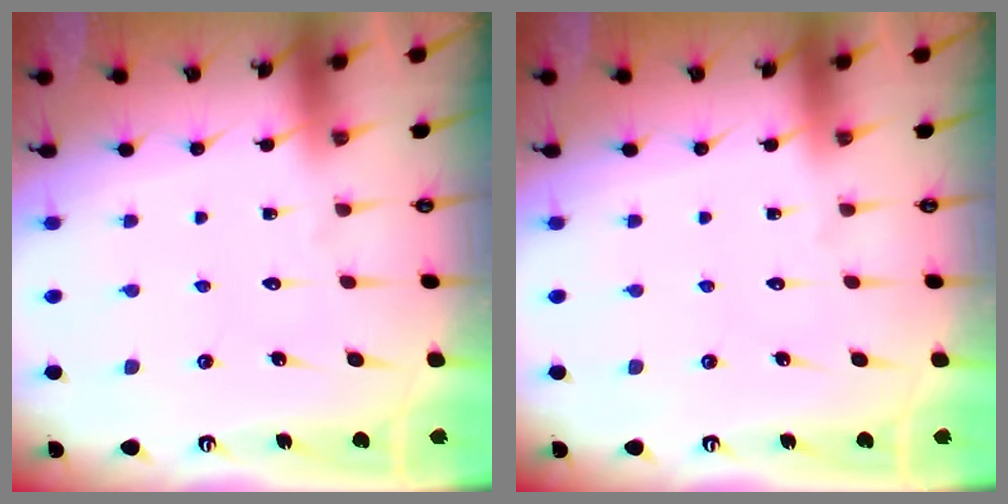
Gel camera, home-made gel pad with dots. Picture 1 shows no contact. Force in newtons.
{"total": 0.0}